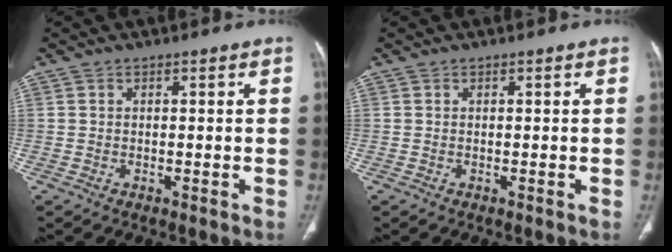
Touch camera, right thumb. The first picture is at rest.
{"total": 0.0}